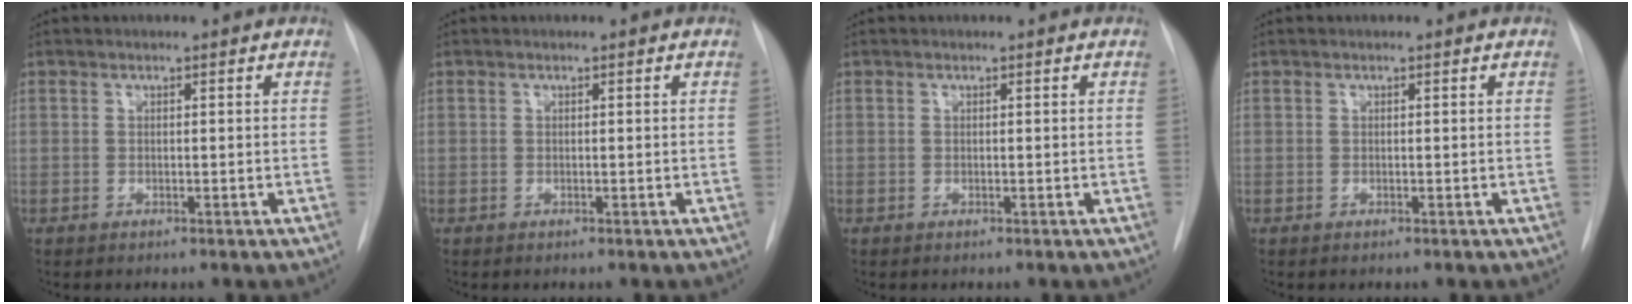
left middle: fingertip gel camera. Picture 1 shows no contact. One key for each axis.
{"total": 0.0}
{"total": 0.0}
{"total": 0.0}